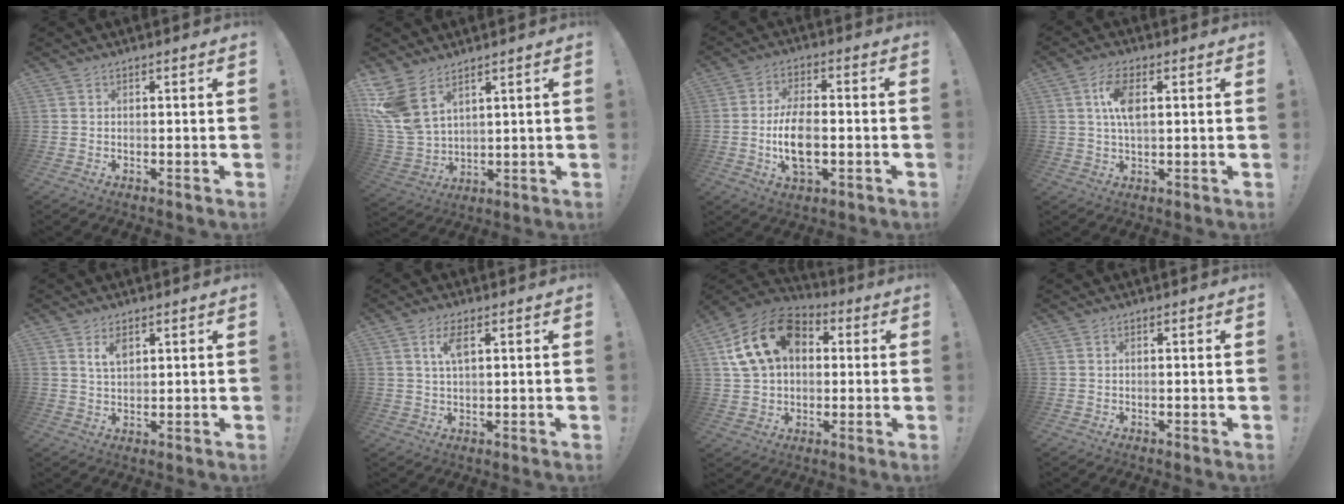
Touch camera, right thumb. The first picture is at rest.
{"total": 11.1, "force": [7.0, 5.9, 6.4], "torque": [-0.145, -0.040, 0.136]}
{"total": 11.4, "force": [-1.5, 6.3, 9.4], "torque": [-0.168, -0.003, -0.029]}
{"total": 8.3, "force": [1.9, 3.8, 7.1], "torque": [-0.126, -0.001, 0.032]}
{"total": 4.1, "force": [2.2, 2.1, 2.8], "torque": [-0.040, -0.010, 0.037]}
{"total": 4.6, "force": [1.8, 1.7, 3.9], "torque": [-0.077, 0.004, 0.029]}
{"total": 19.1, "force": [5.8, 13.5, 12.2], "torque": [-0.209, 0.003, 0.111]}
{"total": 0.0}